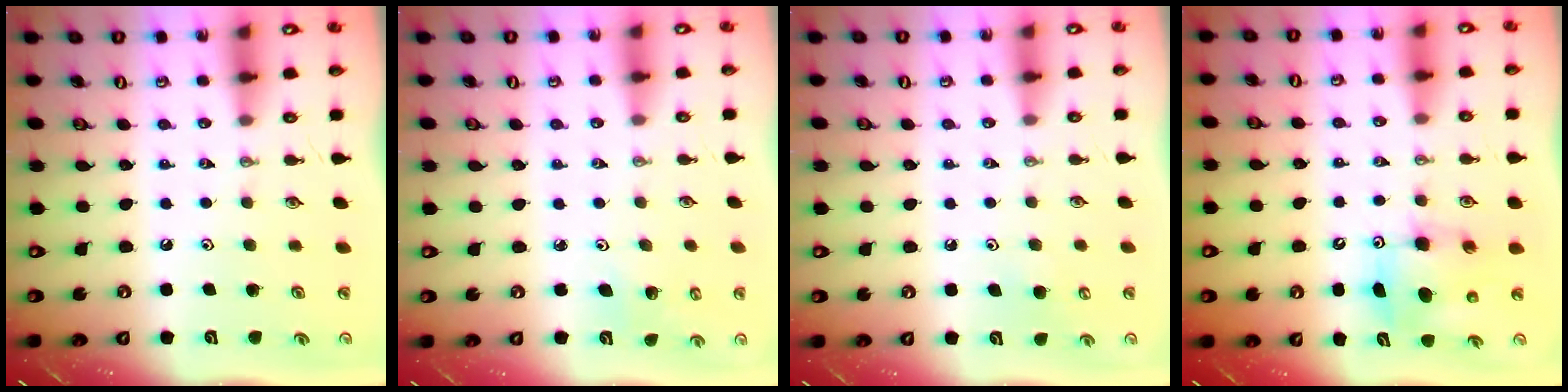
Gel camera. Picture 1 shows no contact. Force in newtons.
{"total": 3.9, "press": 3.5, "slide": 1.7}
{"total": 4.4, "press": 4.4, "slide": 0.5}
{"total": 8.1, "press": 7.9, "slide": 1.6}